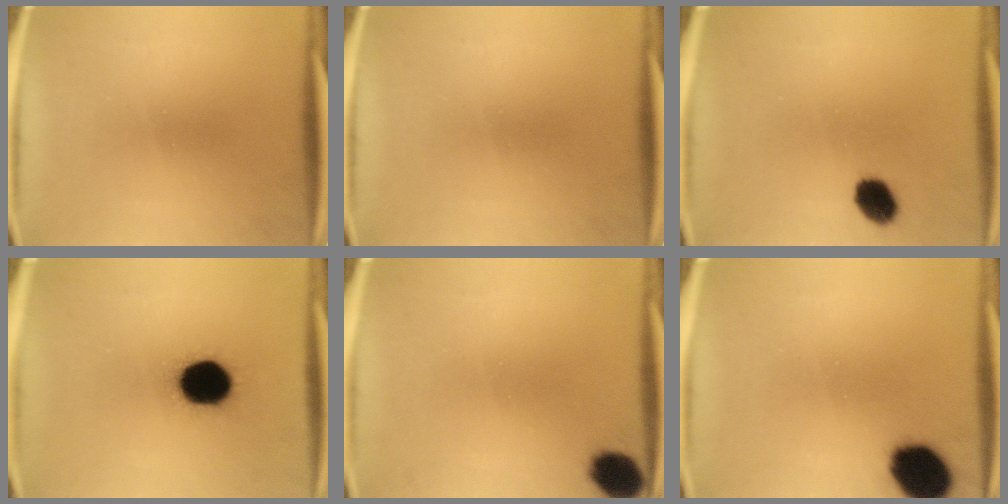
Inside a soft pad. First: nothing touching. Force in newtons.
{"total": 0.0}
{"total": 5.5}
{"total": 15.8}
{"total": 6.7}
{"total": 12.7}